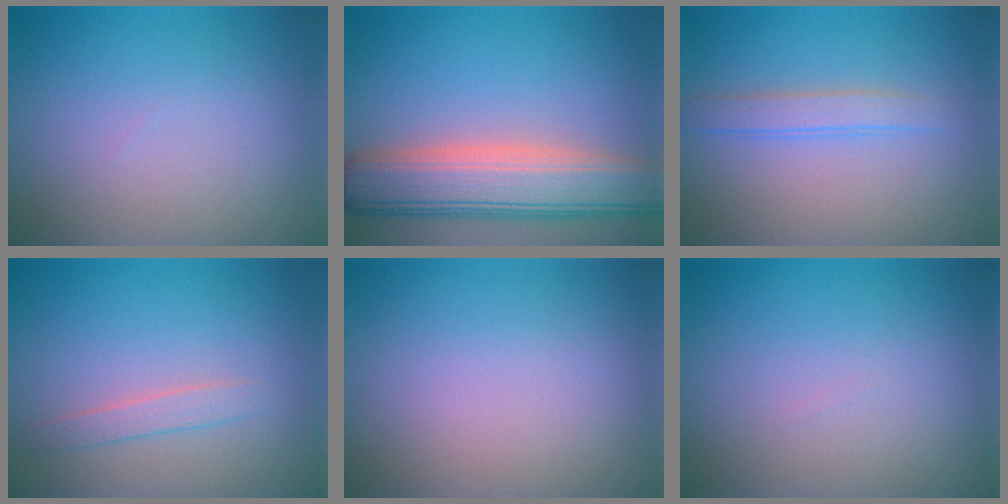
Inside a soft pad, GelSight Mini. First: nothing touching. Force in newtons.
{"total": 8.6, "press": 8.6, "slide": 0.6}
{"total": 1.9, "press": 1.9, "slide": 0.0}
{"total": 1.3, "press": 1.3, "slide": 0.1}
{"total": 0.0}
{"total": 0.0}